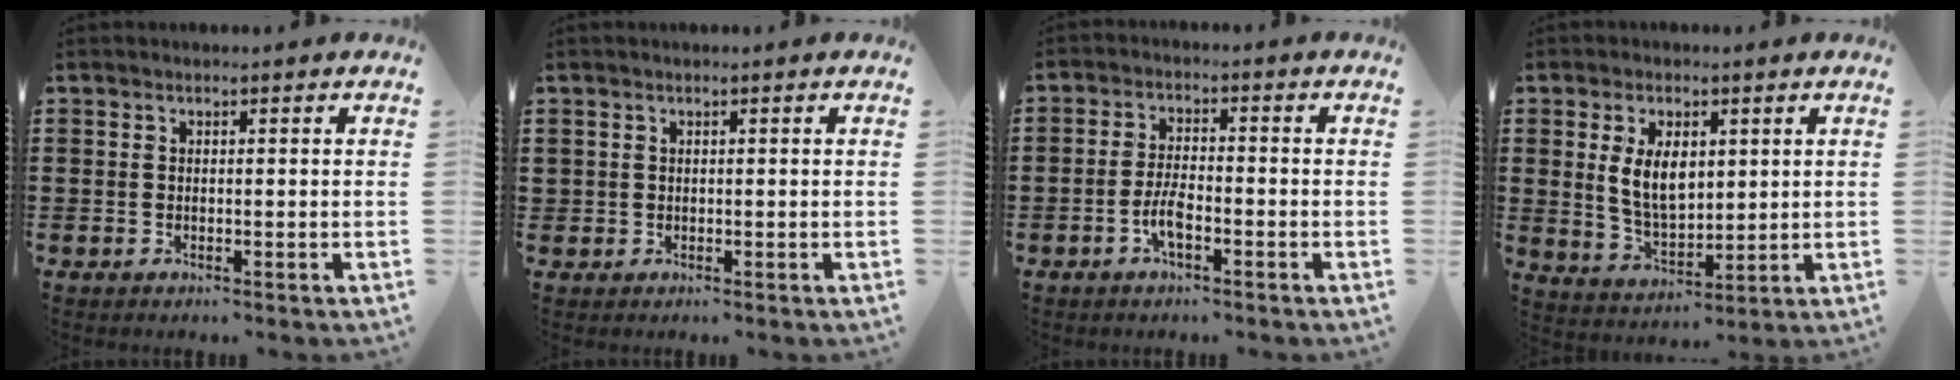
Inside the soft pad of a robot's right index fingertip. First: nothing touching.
{"total": 0.6, "force": [0.2, 0.6, -0.1], "torque": [0.002, 0.006, 0.003]}
{"total": 4.0, "force": [-1.9, 1.4, 3.3], "torque": [-0.082, -0.003, -0.044]}
{"total": 7.2, "force": [1.6, 4.1, 5.7], "torque": [-0.120, 0.007, 0.025]}